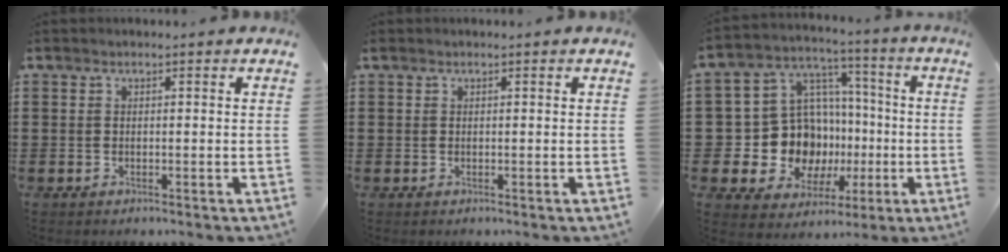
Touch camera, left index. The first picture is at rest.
{"total": 0.0}
{"total": 13.1, "force": [-2.2, 11.9, 4.9], "torque": [-0.133, 0.000, -0.028]}